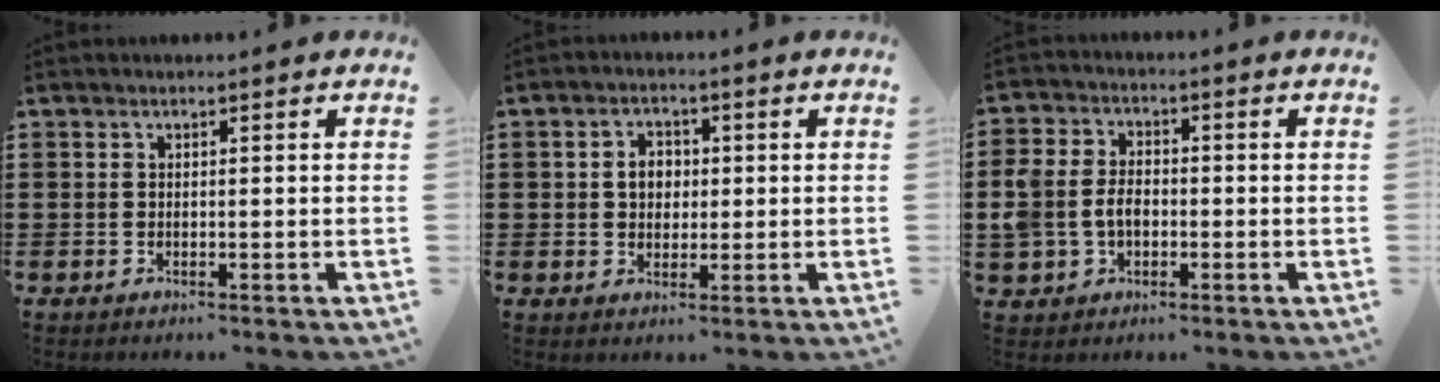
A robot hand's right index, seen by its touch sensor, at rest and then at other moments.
{"total": 3.5, "force": [0.2, 2.8, 2.1], "torque": [-0.048, 0.011, 0.001]}
{"total": 5.2, "force": [-0.9, 4.0, 3.2], "torque": [-0.096, 0.000, -0.027]}